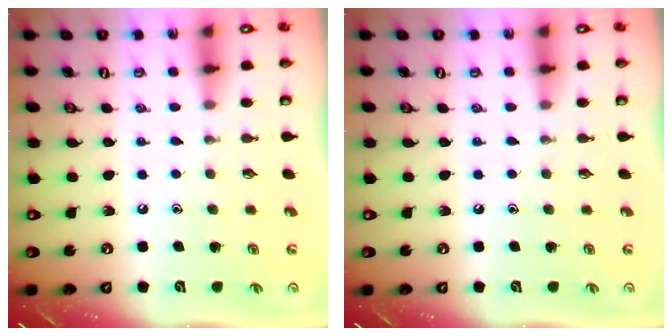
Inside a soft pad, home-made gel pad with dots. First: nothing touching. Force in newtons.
{"total": 0.0}